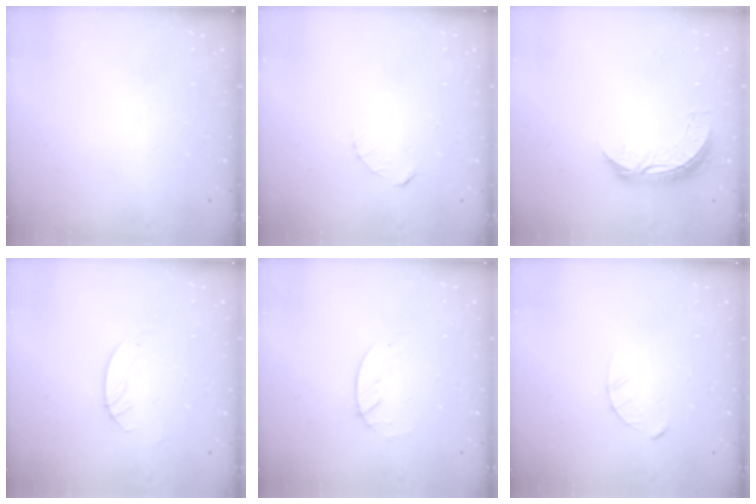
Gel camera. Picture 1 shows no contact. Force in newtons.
{"total": 2.4, "press": 2.4, "slide": 0.2}
{"total": 7.3, "press": 7.3, "slide": 0.2}
{"total": 3.0, "press": 3.0, "slide": 0.3}
{"total": 1.7, "press": 1.6, "slide": 0.2}
{"total": 2.4, "press": 2.4, "slide": 0.3}